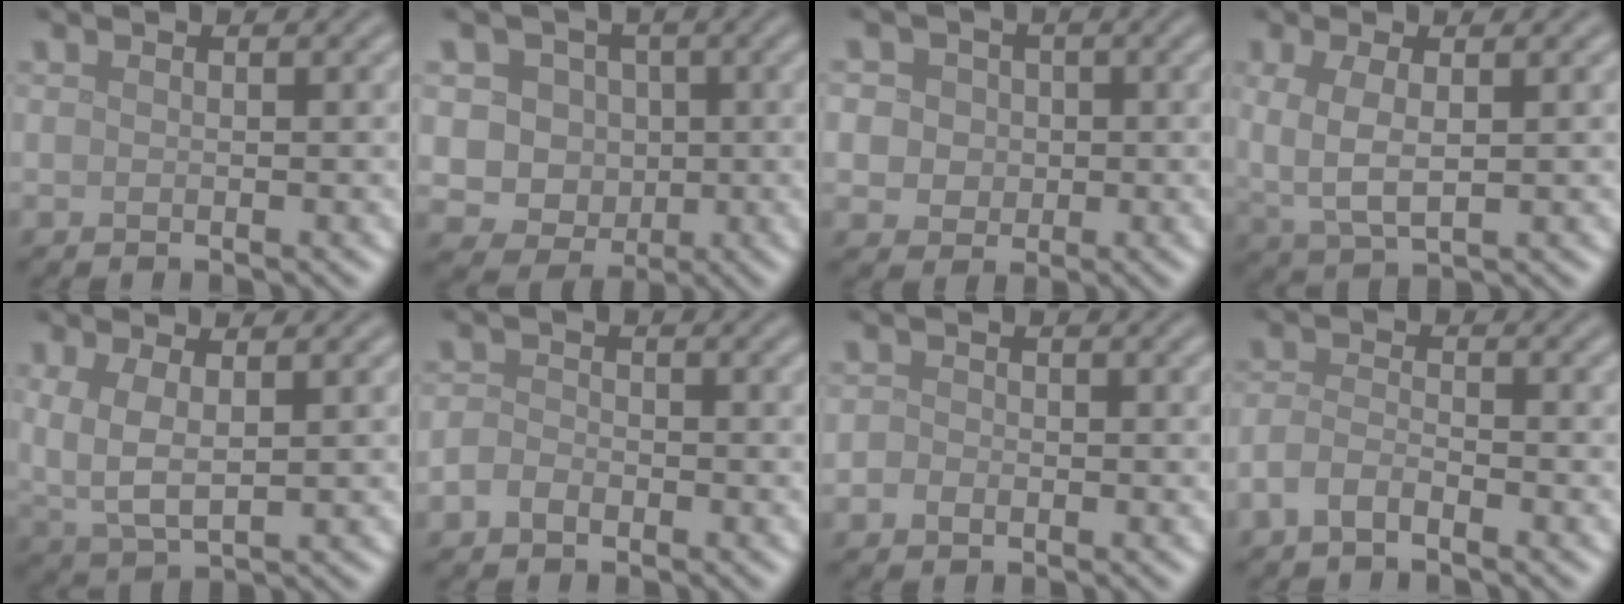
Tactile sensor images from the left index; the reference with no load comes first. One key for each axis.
{"total": 5.4, "fx": 0.5, "fy": 5.0, "fz": 2.2, "tx": -0.019, "ty": 0.012, "tz": -0.013}
{"total": 6.2, "fx": 1.7, "fy": 5.3, "fz": 2.7, "tx": -0.036, "ty": 0.030, "tz": 0.003}
{"total": 3.8, "fx": 0.4, "fy": 1.8, "fz": 3.4, "tx": -0.079, "ty": -0.002, "tz": 0.010}
{"total": 4.0, "fx": 0.8, "fy": 1.8, "fz": 3.5, "tx": -0.080, "ty": -0.003, "tz": 0.018}
{"total": 1.8, "fx": -0.9, "fy": 1.3, "fz": 0.8, "tx": -0.016, "ty": 0.002, "tz": -0.024}
{"total": 1.3, "fx": -0.5, "fy": 1.1, "fz": 0.6, "tx": -0.005, "ty": -0.001, "tz": -0.014}
{"total": 2.3, "fx": -1.6, "fy": 0.8, "fz": 1.4, "tx": -0.033, "ty": 0.004, "tz": -0.040}